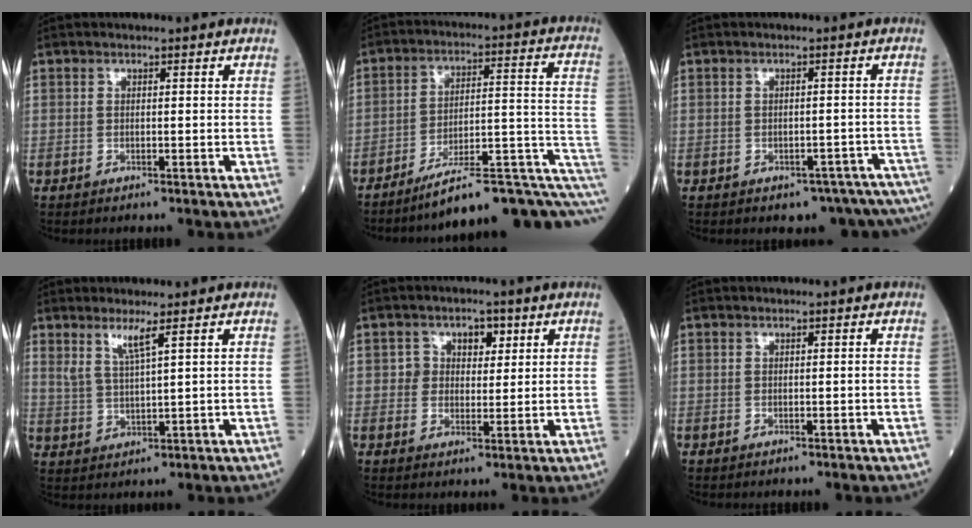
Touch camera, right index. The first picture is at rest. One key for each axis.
{"total": 17.9, "fx": -9.8, "fy": 3.2, "fz": 14.6, "tx": -0.145, "ty": 0.046, "tz": -0.136}
{"total": 8.6, "fx": -7.1, "fy": 4.0, "fz": 2.7, "tx": -0.012, "ty": 0.014, "tz": -0.078}
{"total": 3.8, "fx": 2.4, "fy": -0.3, "fz": 3.0, "tx": -0.065, "ty": -0.010, "tz": 0.052}
{"total": 4.5, "fx": 1.8, "fy": 3.4, "fz": 2.5, "tx": -0.026, "ty": 0.007, "tz": 0.026}
{"total": 0.0}